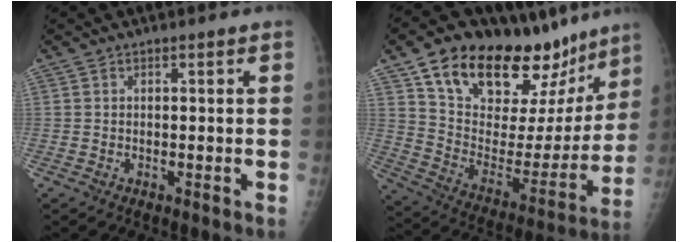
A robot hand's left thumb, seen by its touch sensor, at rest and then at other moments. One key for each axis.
{"total": 30.1, "fx": 19.9, "fy": 14.2, "fz": 17.5, "tx": -0.237, "ty": -0.059, "tz": 0.314}